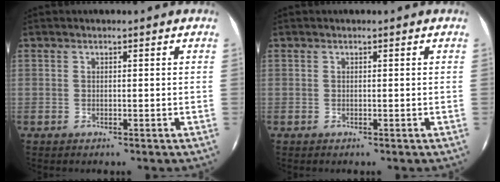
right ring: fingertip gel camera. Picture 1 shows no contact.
{"total": 0.0}